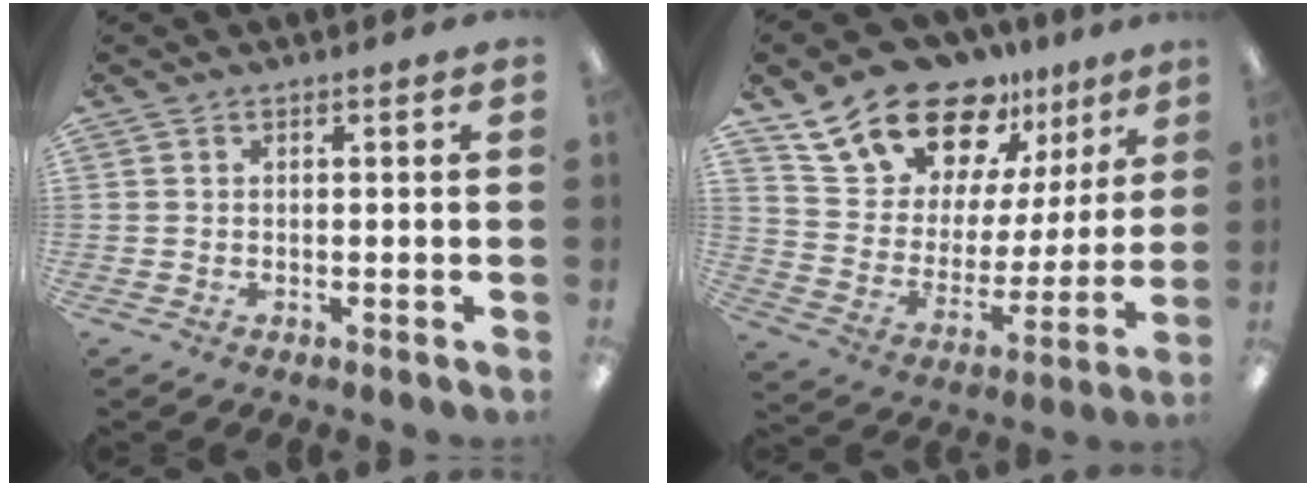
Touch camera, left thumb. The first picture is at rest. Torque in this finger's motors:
{"motor_torque": [1.40, 1.41, 1.40, -1.37, 0.21]}